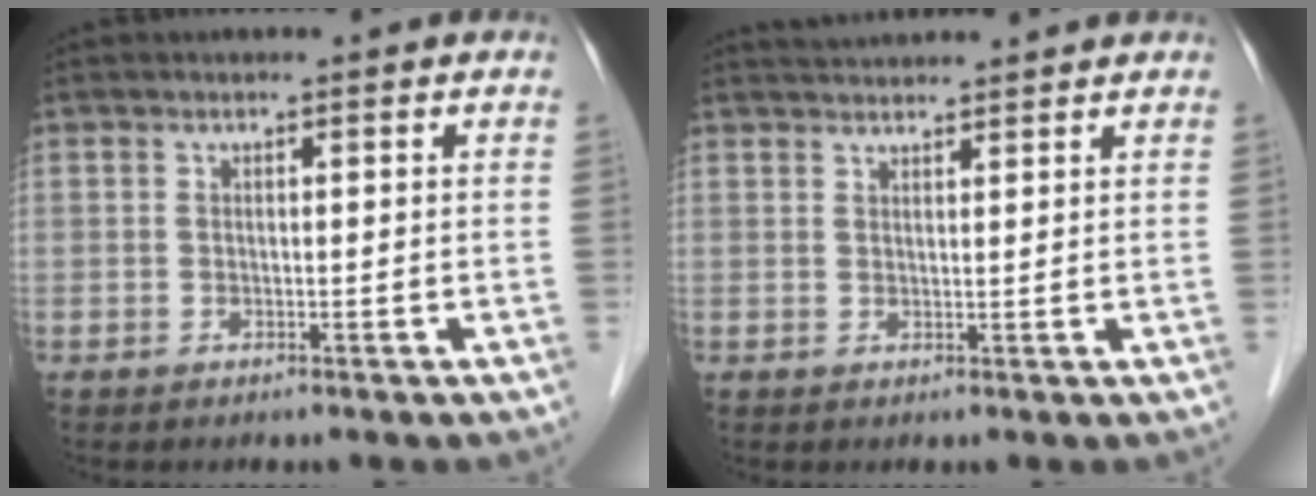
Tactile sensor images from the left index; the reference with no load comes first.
{"total": 5.3, "force": [5.2, -0.1, 1.3], "torque": [-0.023, 0.035, 0.076]}